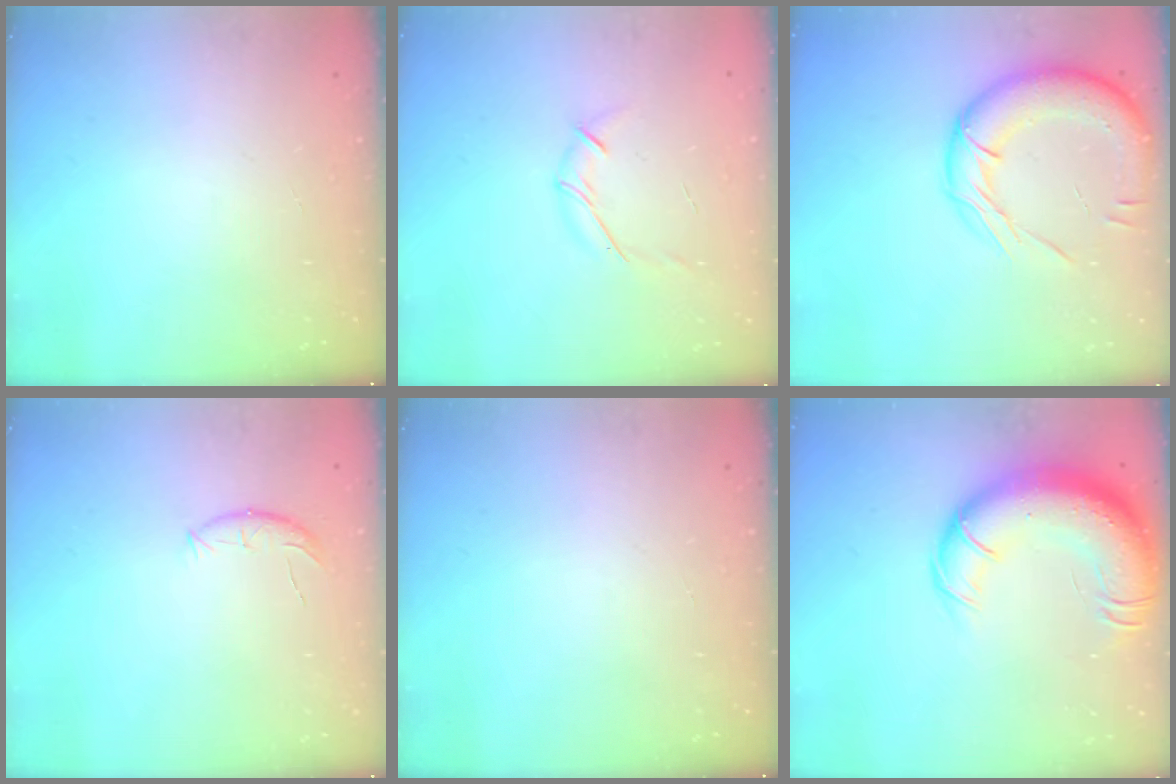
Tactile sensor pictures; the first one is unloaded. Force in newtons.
{"total": 6.7, "press": 6.5, "slide": 1.6}
{"total": 16.4, "press": 16.2, "slide": 2.5}
{"total": 7.7, "press": 7.6, "slide": 1.5}
{"total": 0.0}
{"total": 22.6, "press": 22.0, "slide": 5.3}